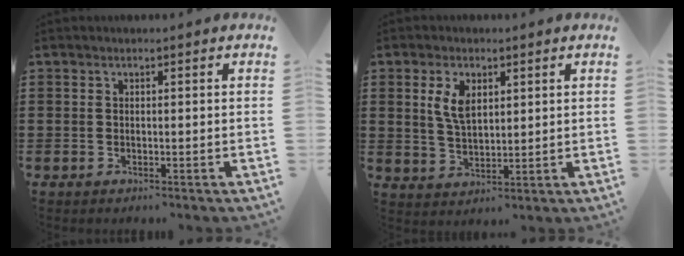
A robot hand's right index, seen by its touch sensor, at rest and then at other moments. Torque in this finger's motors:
{"motor_torque": [0.64, -0.02, 0.52, 0.12]}